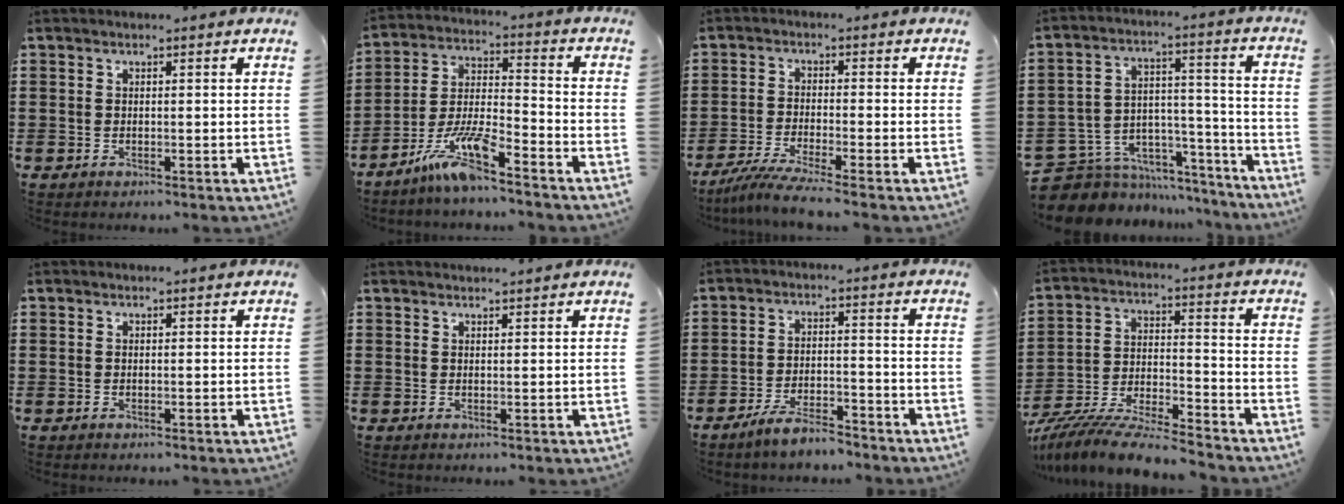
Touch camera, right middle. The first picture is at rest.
{"total": 9.4, "force": [-7.2, 1.1, 5.9], "torque": [-0.138, -0.007, -0.144]}
{"total": 4.5, "force": [-3.9, -0.4, 2.1], "torque": [-0.057, -0.020, -0.081]}
{"total": 6.4, "force": [-5.1, 3.8, 0.6], "torque": [-0.031, -0.002, -0.097]}
{"total": 0.0}
{"total": 1.2, "force": [1.2, -0.1, -0.1], "torque": [-0.001, -0.003, 0.024]}
{"total": 5.2, "force": [-4.6, 0.8, 2.2], "torque": [-0.048, 0.001, -0.092]}
{"total": 9.4, "force": [-9.0, 0.3, 2.7], "torque": [-0.050, 0.008, -0.179]}